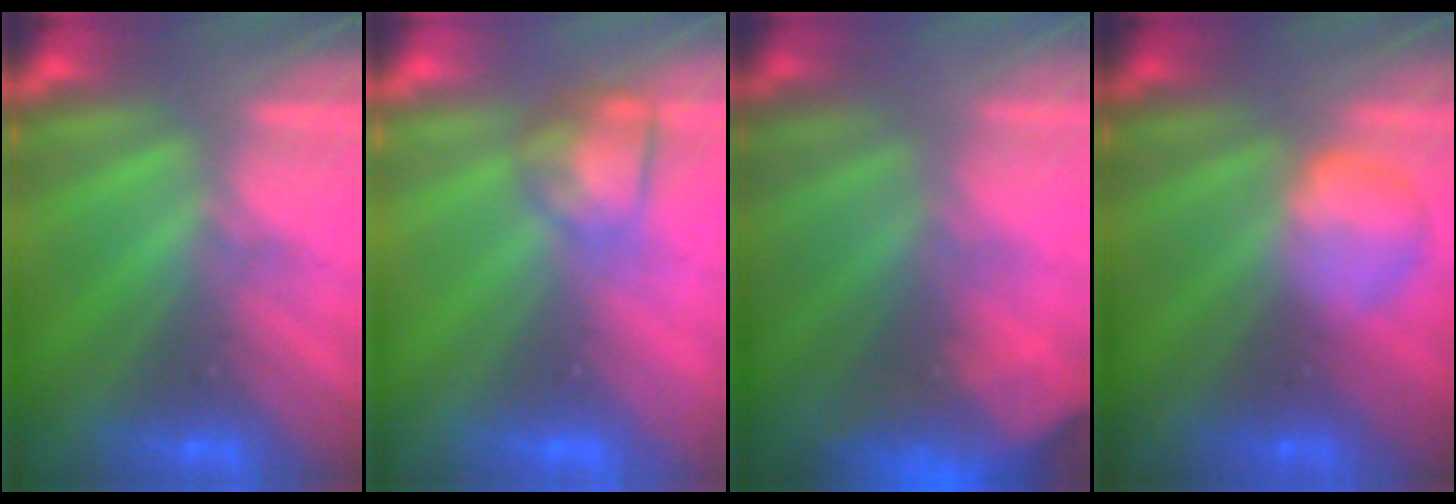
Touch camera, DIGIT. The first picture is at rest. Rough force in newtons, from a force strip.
{"total": 3.5}
{"total": 8.4}
{"total": 2.4}